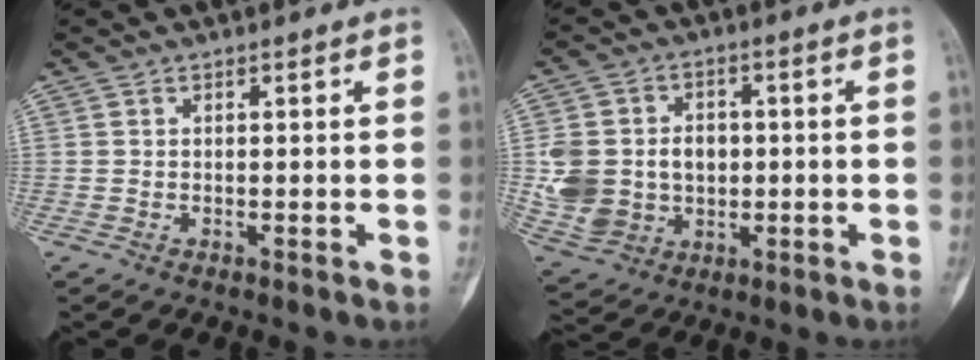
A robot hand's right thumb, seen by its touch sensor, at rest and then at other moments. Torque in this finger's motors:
{"motor_torque": [1.46, 1.44, 0.96, -0.57, 0.12]}